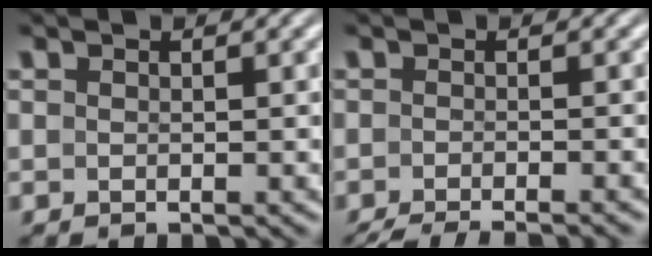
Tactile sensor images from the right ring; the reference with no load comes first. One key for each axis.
{"total": 6.0, "fx": -5.5, "fy": 1.3, "fz": 2.0, "tx": -0.019, "ty": -0.009, "tz": -0.081}